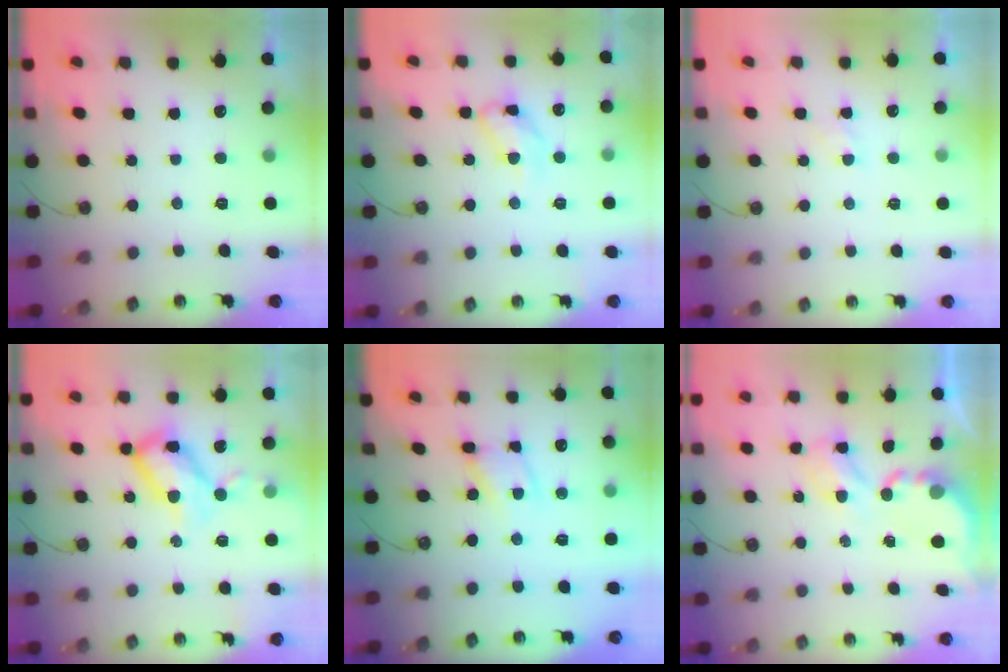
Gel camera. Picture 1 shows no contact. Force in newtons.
{"total": 12.7, "press": 12.7, "slide": 1.1}
{"total": 3.3, "press": 3.3, "slide": 0.3}
{"total": 14.0, "press": 13.9, "slide": 1.1}
{"total": 8.2, "press": 8.1, "slide": 0.5}
{"total": 4.9, "press": 4.9, "slide": 0.3}